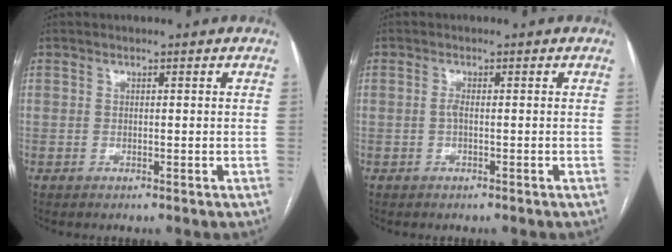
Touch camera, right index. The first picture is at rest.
{"total": 1.0, "force": [-0.2, 0.2, 0.9], "torque": [-0.019, 0.001, -0.005]}